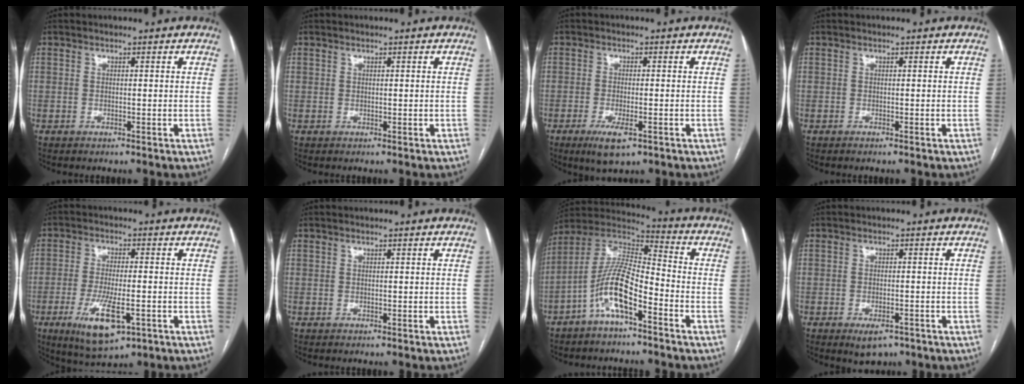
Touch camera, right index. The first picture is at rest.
{"total": 0.0}
{"total": 5.0, "force": [-2.6, 1.4, 4.0], "torque": [-0.074, -0.010, -0.040]}
{"total": 0.0}
{"total": 9.7, "force": [-3.8, 2.8, 8.5], "torque": [-0.158, -0.020, -0.057]}
{"total": 0.0}
{"total": 11.6, "force": [-5.7, 2.8, 9.7], "torque": [-0.197, 0.016, -0.111]}
{"total": 3.8, "force": [-2.4, 1.8, 2.4], "torque": [-0.033, -0.004, -0.027]}